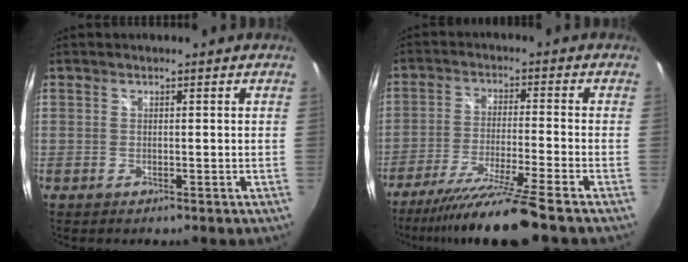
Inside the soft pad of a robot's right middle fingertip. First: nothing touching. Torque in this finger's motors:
{"motor_torque": [1.07, -1.07, 0.38, 0.08]}